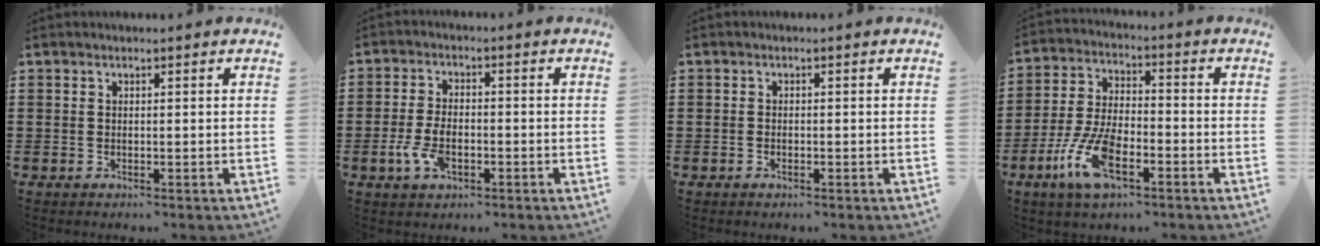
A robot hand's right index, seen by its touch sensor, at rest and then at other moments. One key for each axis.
{"total": 5.0, "fx": -1.9, "fy": 2.5, "fz": 3.9, "tx": -0.087, "ty": -0.003, "tz": -0.036}
{"total": 0.6, "fx": -0.4, "fy": 0.2, "fz": 0.4, "tx": -0.010, "ty": -0.006, "tz": -0.005}
{"total": 9.8, "fx": -4.9, "fy": 3.7, "fz": 7.7, "tx": -0.191, "ty": -0.013, "tz": -0.095}